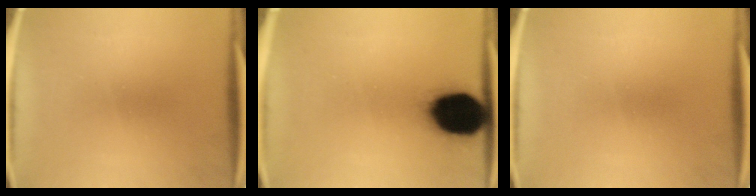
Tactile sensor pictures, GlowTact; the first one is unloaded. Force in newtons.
{"total": 18.8}
{"total": 0.0}